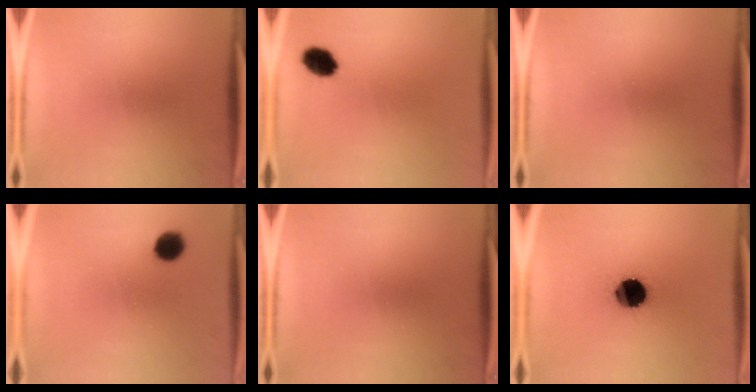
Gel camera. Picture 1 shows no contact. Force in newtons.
{"total": 4.1}
{"total": 0.0}
{"total": 5.1}
{"total": 0.0}
{"total": 14.1}